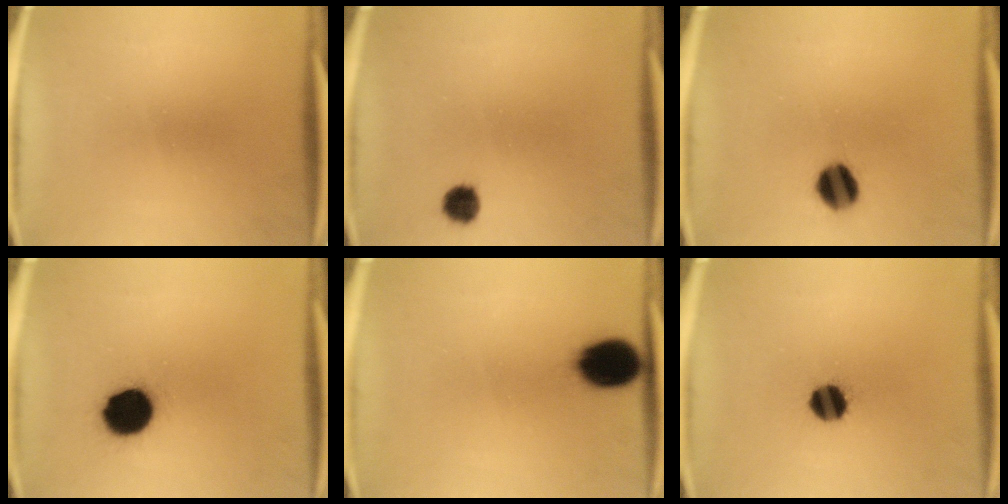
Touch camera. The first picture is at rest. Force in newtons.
{"total": 3.3}
{"total": 7.5}
{"total": 13.0}
{"total": 11.1}
{"total": 6.9}